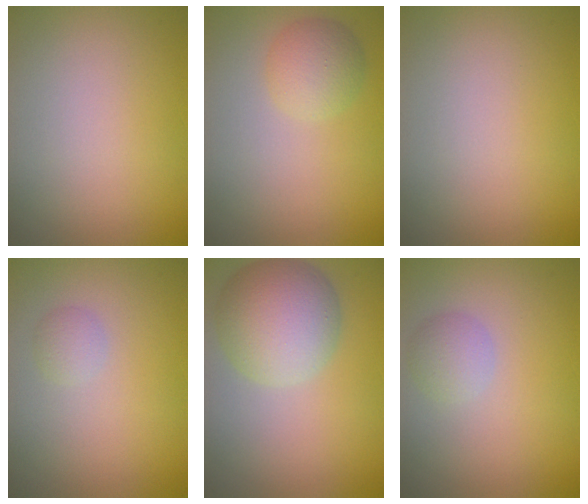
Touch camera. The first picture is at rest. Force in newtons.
{"total": 2.7, "press": 2.7, "slide": 0.2}
{"total": 0.0}
{"total": 1.1, "press": 1.1, "slide": 0.0}
{"total": 6.8, "press": 6.8, "slide": 0.3}
{"total": 1.8, "press": 1.8, "slide": 0.1}